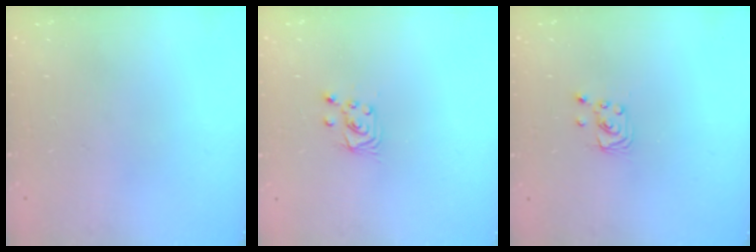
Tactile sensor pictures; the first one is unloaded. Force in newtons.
{"total": 3.0, "press": 3.0, "slide": 0.3}
{"total": 1.9, "press": 1.9, "slide": 0.1}